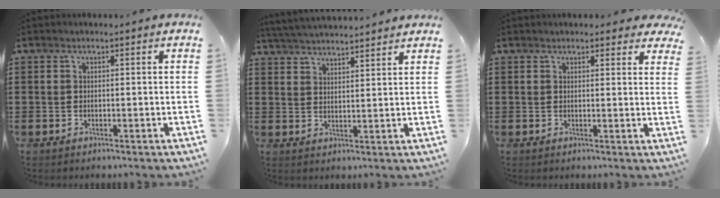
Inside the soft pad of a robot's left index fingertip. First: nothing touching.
{"total": 3.9, "force": [3.8, -0.3, 0.4], "torque": [-0.021, -0.016, 0.068]}
{"total": 2.2, "force": [2.0, 0.6, 0.5], "torque": [-0.008, -0.001, 0.036]}